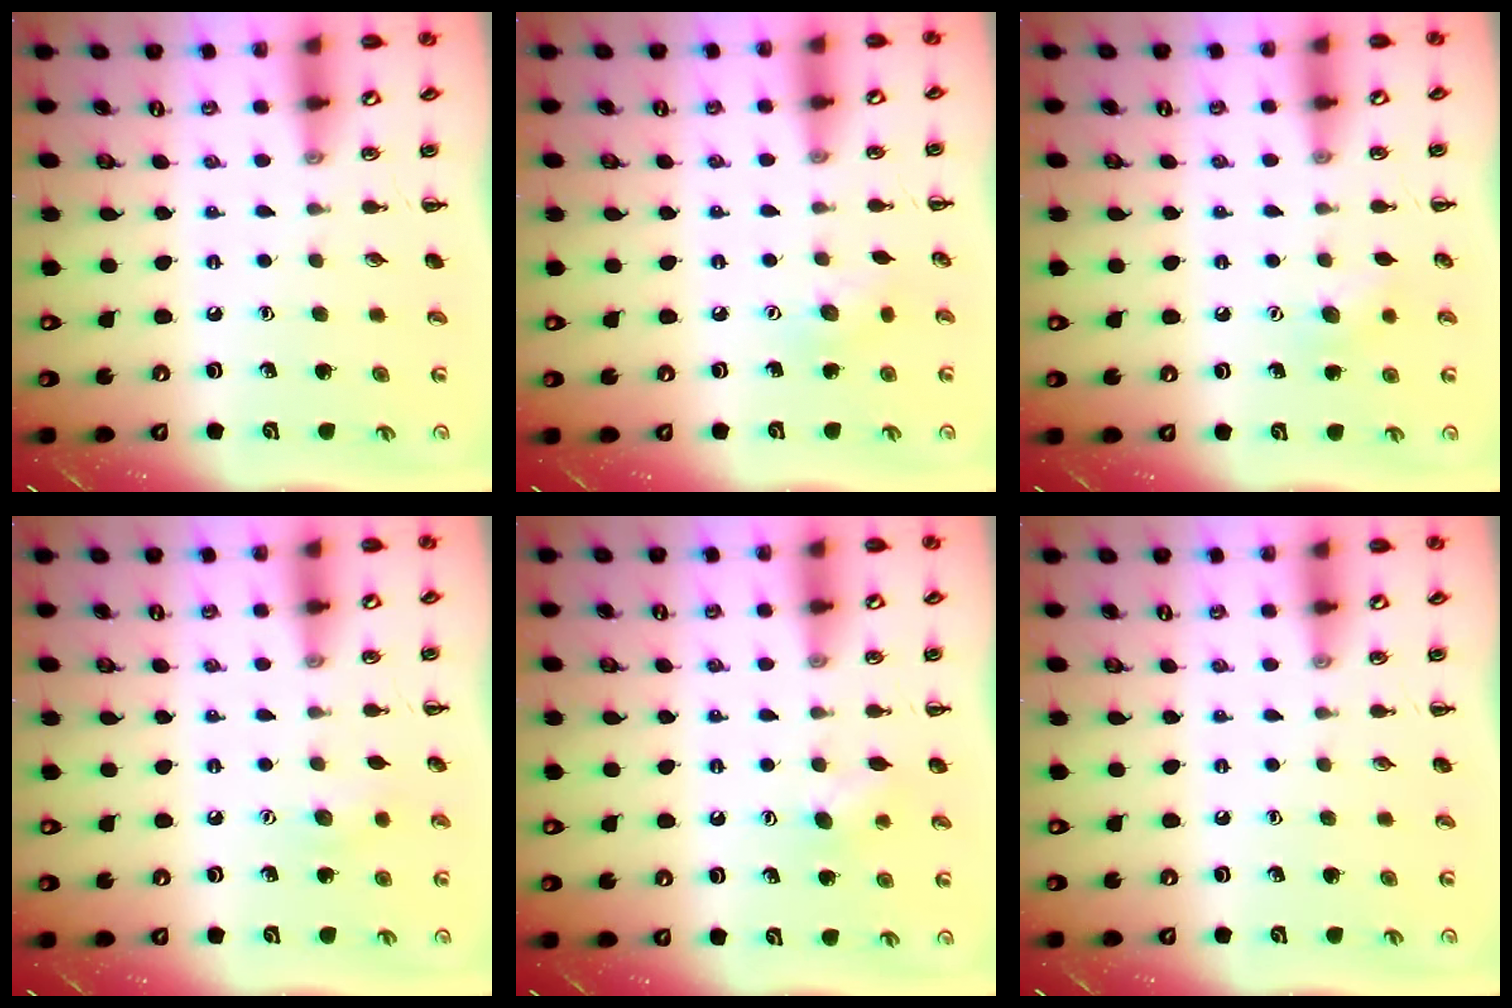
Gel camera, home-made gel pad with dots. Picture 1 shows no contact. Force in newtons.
{"total": 4.7, "press": 4.5, "slide": 1.3}
{"total": 6.5, "press": 6.3, "slide": 1.6}
{"total": 6.6, "press": 6.5, "slide": 1.4}
{"total": 4.9, "press": 4.8, "slide": 0.8}
{"total": 0.0}